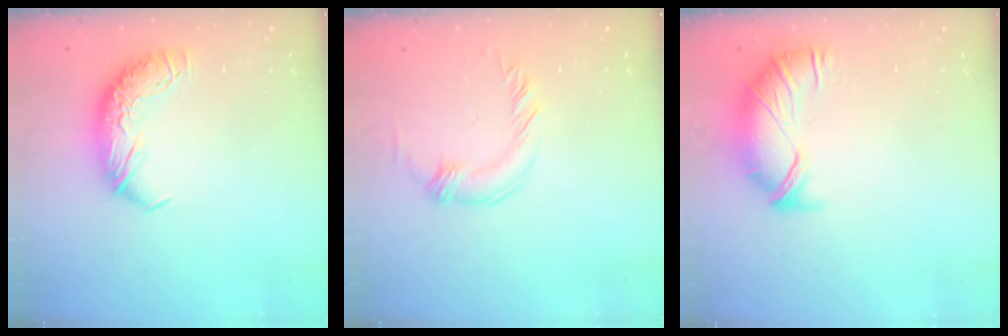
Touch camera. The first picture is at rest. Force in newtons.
{"total": 2.1, "press": 2.0, "slide": 0.5}
{"total": 2.5, "press": 1.9, "slide": 1.7}